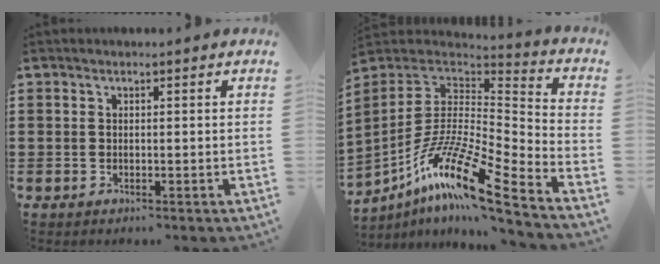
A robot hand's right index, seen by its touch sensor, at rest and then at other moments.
{"total": 15.4, "force": [-9.5, 3.1, 11.7], "torque": [-0.236, 0.006, -0.183]}